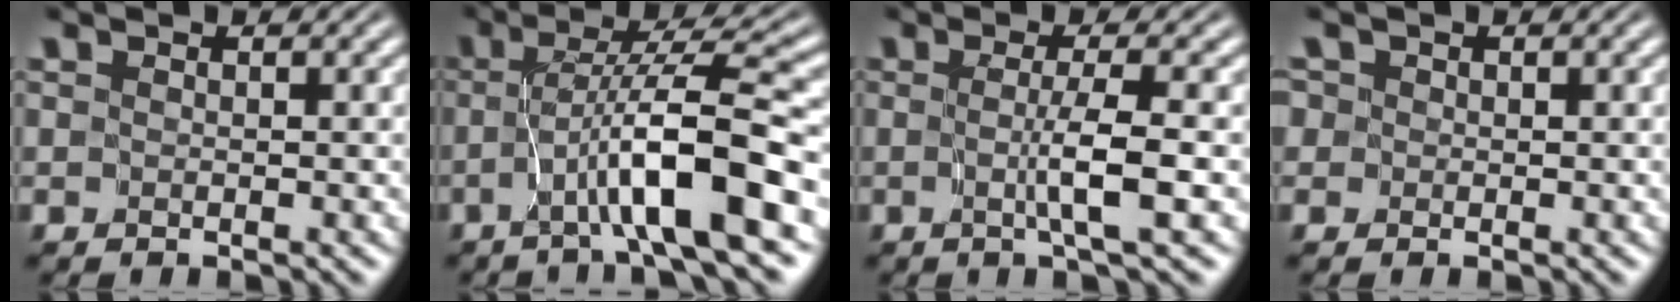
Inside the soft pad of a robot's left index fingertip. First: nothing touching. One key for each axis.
{"total": 8.1, "fx": -2.0, "fy": 0.9, "fz": 7.8, "tx": -0.120, "ty": 0.013, "tz": -0.038}
{"total": 3.4, "fx": -0.4, "fy": 0.1, "fz": 3.4, "tx": -0.056, "ty": -0.008, "tz": -0.007}
{"total": 1.4, "fx": 0.5, "fy": 1.3, "fz": 0.2, "tx": 0.006, "ty": 0.007, "tz": -0.008}